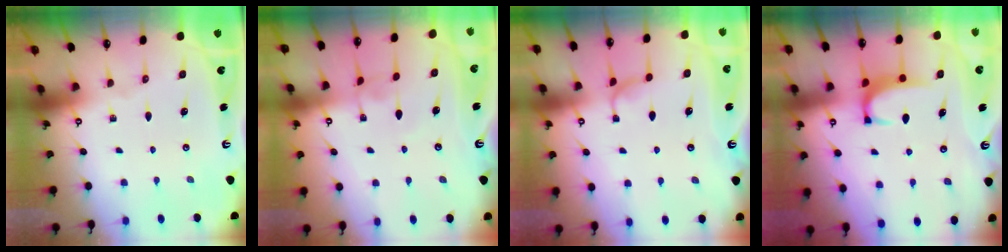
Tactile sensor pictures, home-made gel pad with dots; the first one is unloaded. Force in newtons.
{"total": 2.4, "press": 2.4, "slide": 0.2}
{"total": 0.9, "press": 0.0, "slide": 0.9}
{"total": 1.7, "press": 1.6, "slide": 0.5}